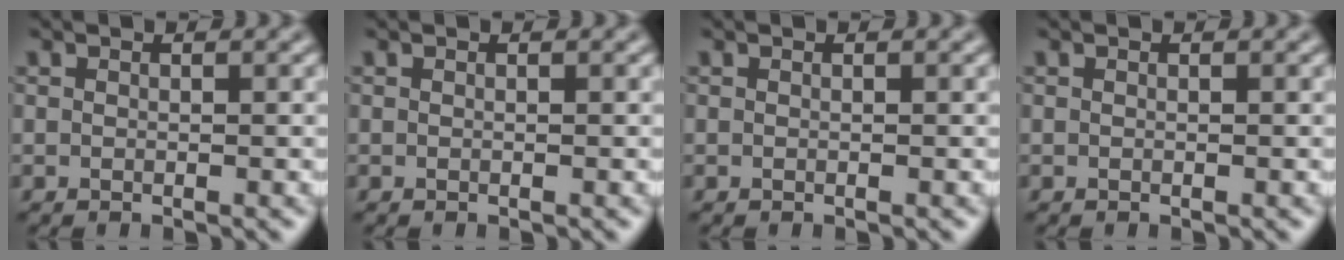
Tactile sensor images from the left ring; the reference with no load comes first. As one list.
[{"total": 0.0}, {"total": 0.0}, {"total": 0.0}]